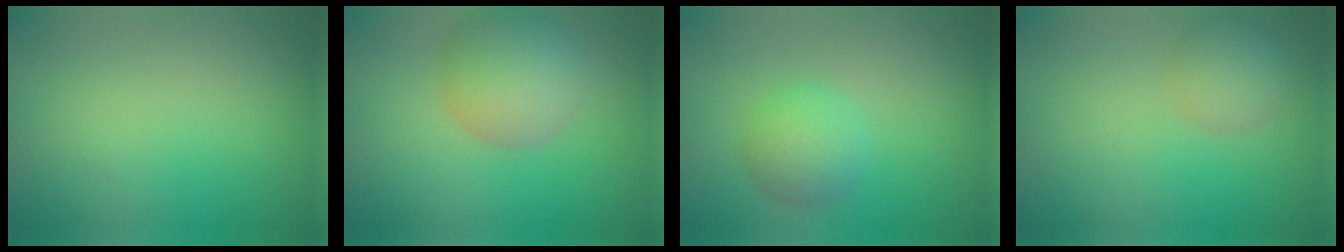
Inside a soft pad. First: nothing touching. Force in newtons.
{"total": 5.4, "press": 5.4, "slide": 0.4}
{"total": 2.8, "press": 2.8, "slide": 0.1}
{"total": 2.6, "press": 2.6, "slide": 0.1}